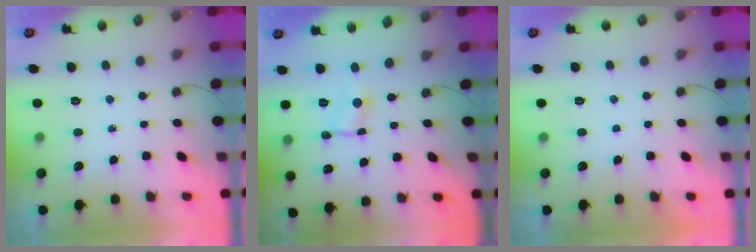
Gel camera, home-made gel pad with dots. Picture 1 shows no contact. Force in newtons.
{"total": 0.7, "press": 0.6, "slide": 0.1}
{"total": 0.0}